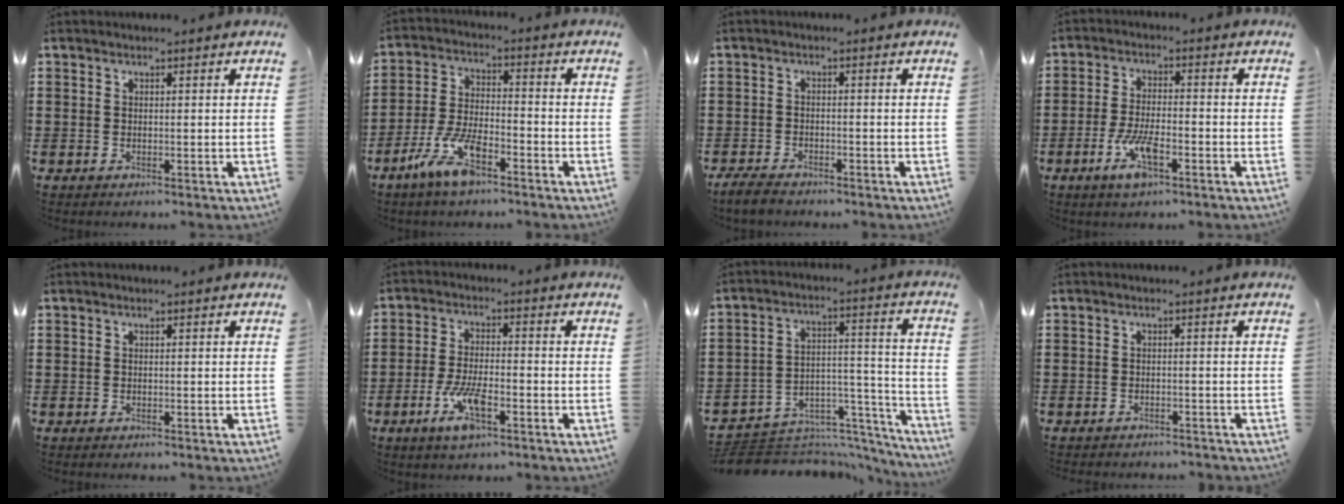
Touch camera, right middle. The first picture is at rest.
{"total": 8.4, "force": [-5.2, 2.8, 6.0], "torque": [-0.143, -0.004, -0.101]}
{"total": 2.4, "force": [-2.2, 0.6, 0.8], "torque": [-0.030, -0.001, -0.049]}
{"total": 6.8, "force": [-3.1, 2.2, 5.7], "torque": [-0.123, -0.007, -0.059]}
{"total": 0.0}
{"total": 7.2, "force": [-3.3, 2.3, 6.0], "torque": [-0.128, -0.008, -0.061]}
{"total": 6.3, "force": [-5.7, 2.7, 0.9], "torque": [-0.013, 0.008, -0.105]}
{"total": 1.3, "force": [-1.3, 0.1, 0.0], "torque": [-0.005, 0.001, -0.028]}